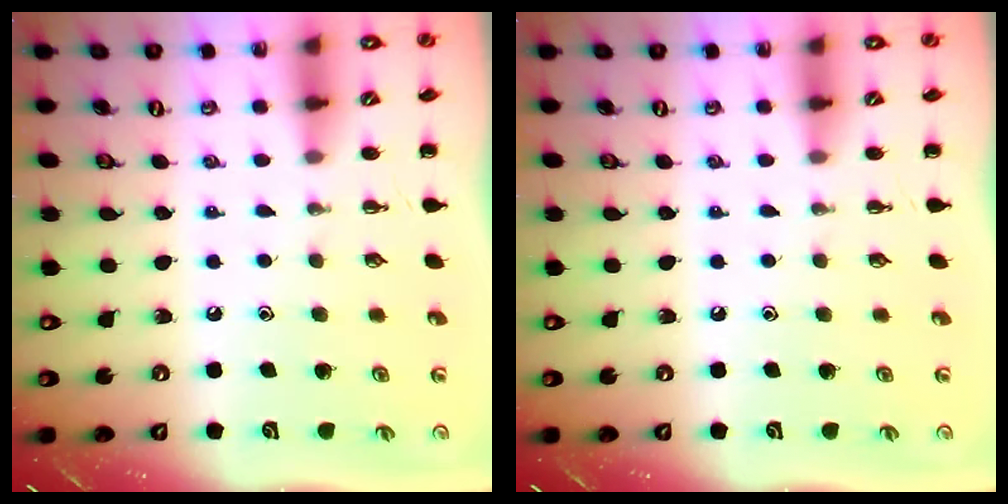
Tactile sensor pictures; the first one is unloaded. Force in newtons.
{"total": 0.0}